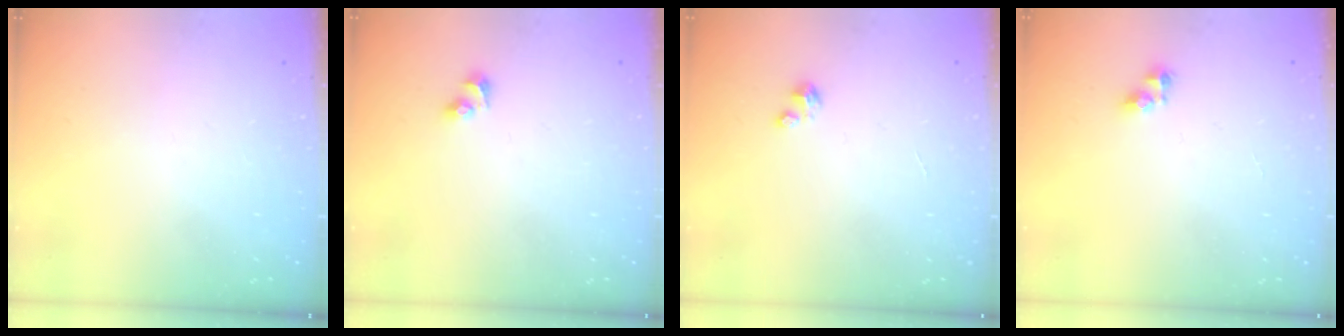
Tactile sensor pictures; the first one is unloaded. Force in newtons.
{"total": 3.5, "press": 3.0, "slide": 1.8}
{"total": 0.6, "press": 0.6, "slide": 0.3}
{"total": 5.0, "press": 4.9, "slide": 0.6}